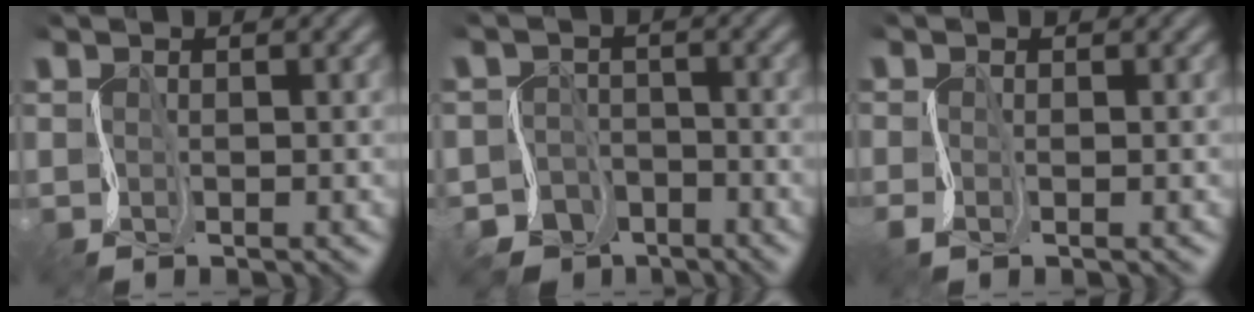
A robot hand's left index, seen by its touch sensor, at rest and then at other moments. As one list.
[{"total": 5.0, "force": [-3.9, 3.0, 0.6], "torque": [-0.005, -0.007, -0.074]}, {"total": 1.1, "force": [-0.7, 0.3, 0.8], "torque": [-0.028, -0.004, -0.021]}]